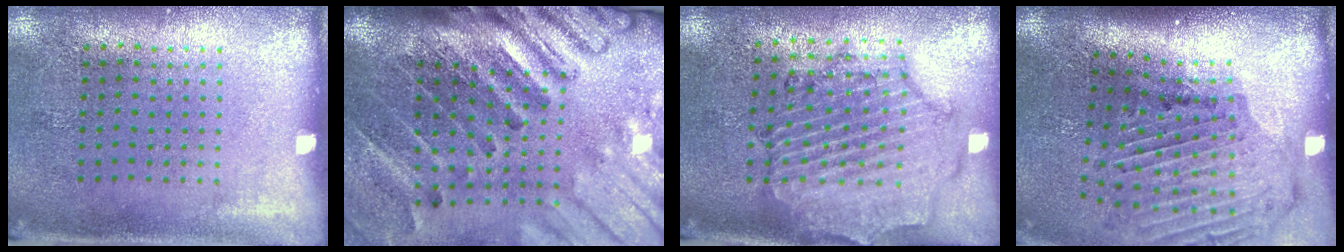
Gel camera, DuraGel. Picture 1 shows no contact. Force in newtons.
{"total": 4.4, "press": 3.2, "slide": 3.0}
{"total": 1.4, "press": 1.4, "slide": 0.2}
{"total": 2.0, "press": 1.7, "slide": 1.1}